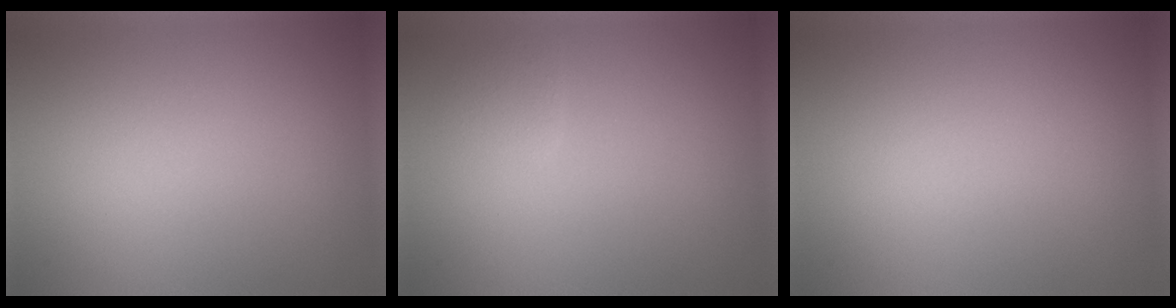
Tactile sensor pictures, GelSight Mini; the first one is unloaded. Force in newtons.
{"total": 1.0, "press": 1.0, "slide": 0.0}
{"total": 0.0}